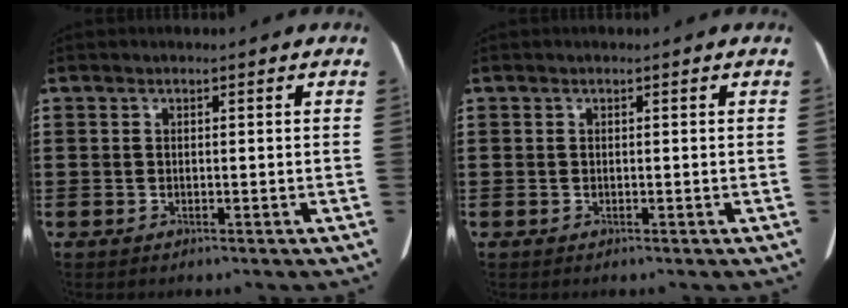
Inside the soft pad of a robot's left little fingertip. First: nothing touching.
{"total": 0.0}